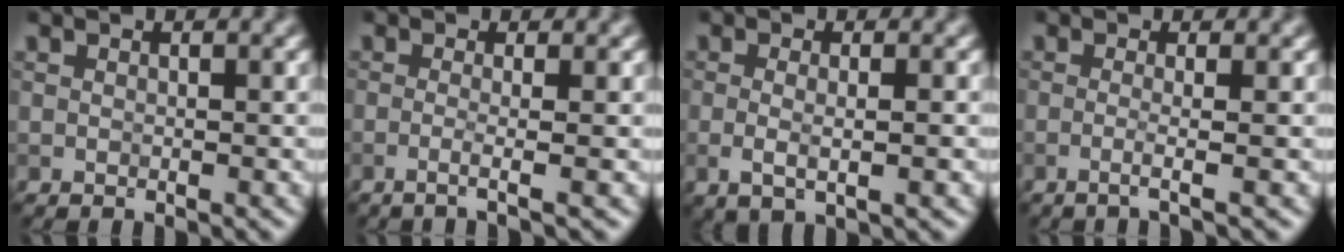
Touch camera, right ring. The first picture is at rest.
{"total": 2.4, "force": [-0.4, 0.9, 2.2], "torque": [-0.019, -0.002, -0.029]}
{"total": 2.7, "force": [-0.2, 0.8, 2.5], "torque": [-0.046, -0.009, -0.003]}
{"total": 2.0, "force": [-0.4, 0.6, 1.9], "torque": [-0.021, -0.004, -0.024]}